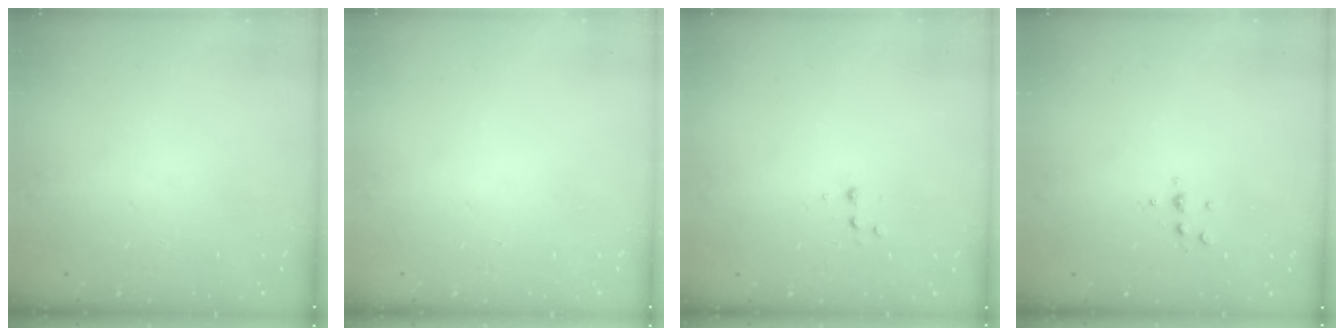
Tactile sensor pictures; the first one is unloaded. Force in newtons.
{"total": 0.0}
{"total": 3.1, "press": 3.0, "slide": 0.9}
{"total": 5.3, "press": 5.2, "slide": 1.0}